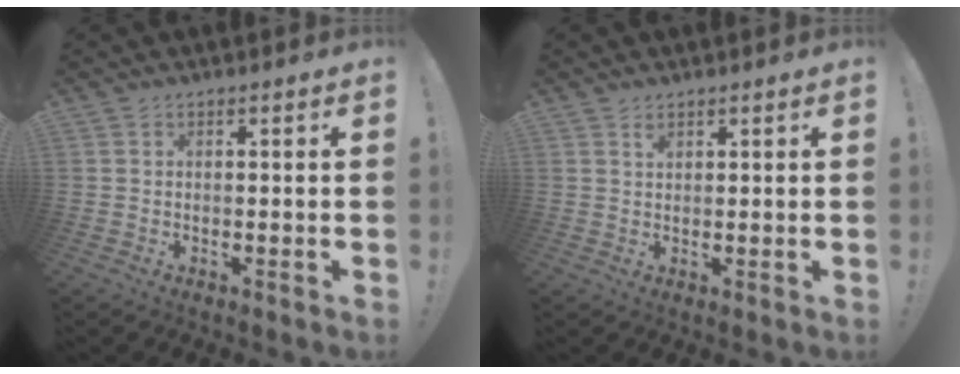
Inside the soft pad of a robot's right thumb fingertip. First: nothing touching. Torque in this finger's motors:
{"motor_torque": [-0.09, -0.02, -0.06, 0.13, 0.09]}